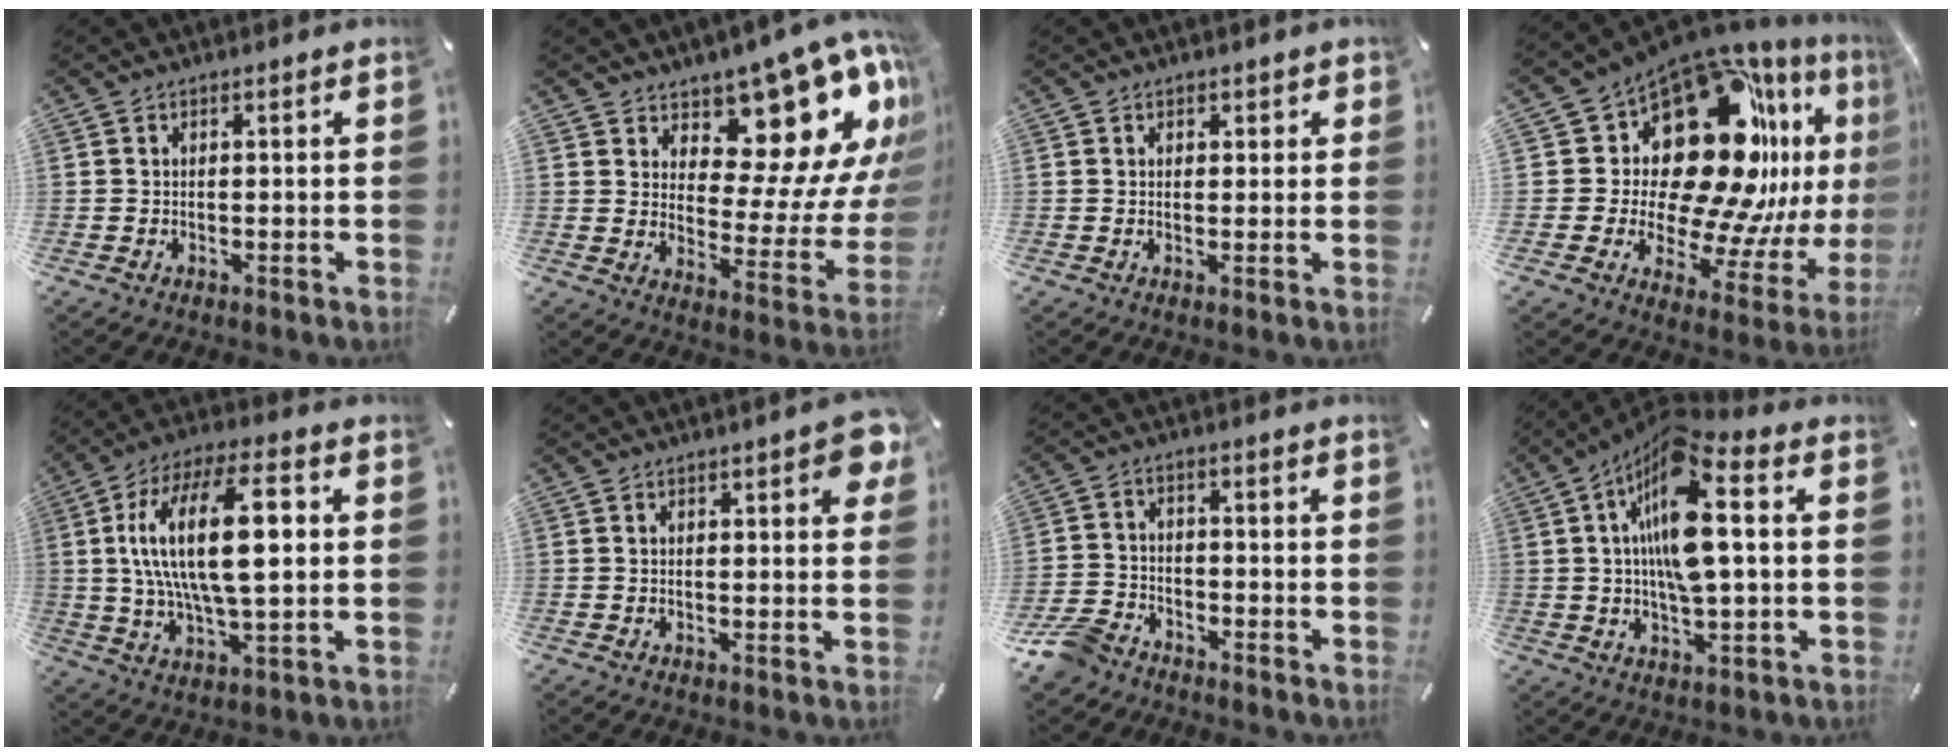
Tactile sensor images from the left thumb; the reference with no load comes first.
{"total": 14.7, "force": [9.7, 8.3, 7.2], "torque": [-0.071, -0.112, 0.159]}
{"total": 1.2, "force": [0.7, 1.0, 0.2], "torque": [0.003, 0.001, 0.009]}
{"total": 27.0, "force": [9.3, 16.6, 19.1], "torque": [-0.288, -0.108, 0.182]}
{"total": 21.0, "force": [3.2, 8.4, 19.0], "torque": [-0.368, -0.001, 0.042]}
{"total": 4.7, "force": [2.4, 1.6, 3.7], "torque": [-0.045, -0.010, 0.036]}
{"total": 7.9, "force": [-6.1, 4.2, 2.7], "torque": [-0.066, 0.026, -0.121]}
{"total": 16.8, "force": [3.2, 6.2, 15.3], "torque": [-0.299, -0.001, 0.051]}